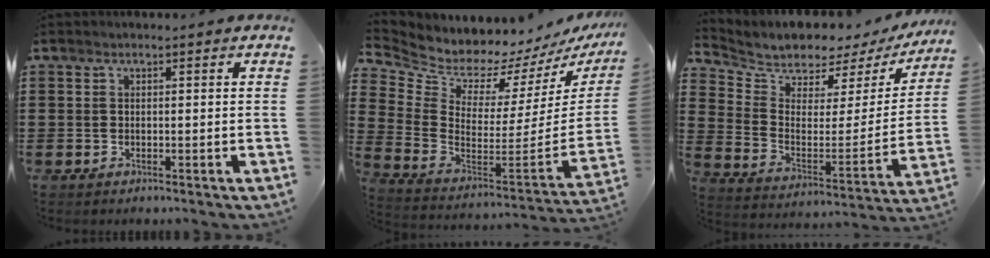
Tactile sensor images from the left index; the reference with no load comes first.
{"total": 5.8, "force": [5.7, 1.1, -0.1], "torque": [-0.045, -0.071, 0.095]}
{"total": 4.8, "force": [4.6, 1.4, 0.0], "torque": [-0.036, -0.044, 0.075]}